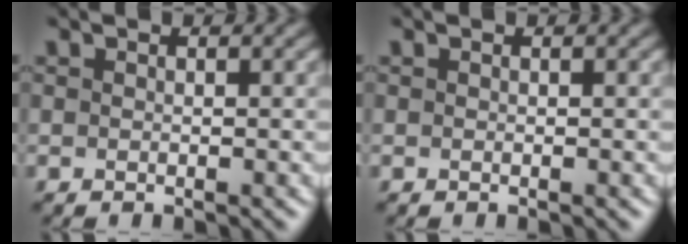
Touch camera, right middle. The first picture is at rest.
{"total": 0.0}